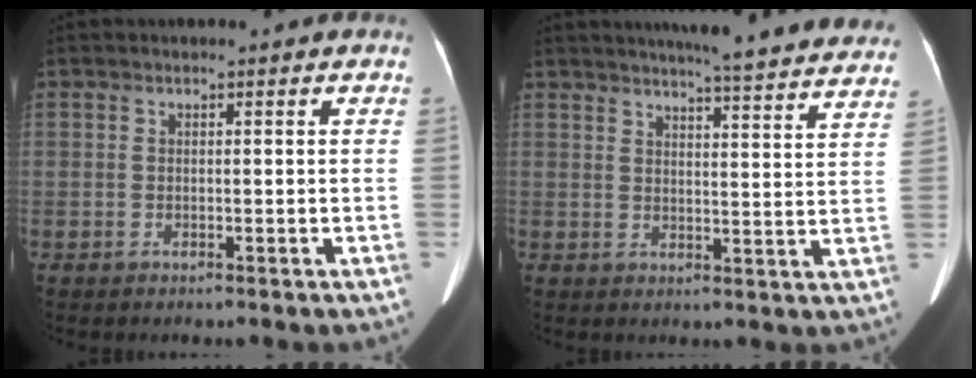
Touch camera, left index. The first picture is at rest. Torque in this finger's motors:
{"motor_torque": [0.45, -0.60, 0.02, 0.09]}